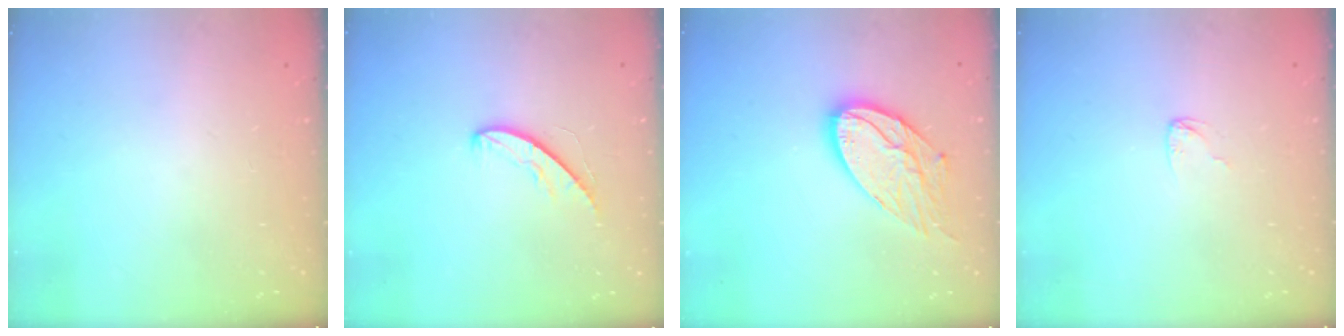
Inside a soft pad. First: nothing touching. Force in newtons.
{"total": 5.1, "press": 5.1, "slide": 0.4}
{"total": 14.2, "press": 14.1, "slide": 1.2}
{"total": 3.2, "press": 3.2, "slide": 0.3}